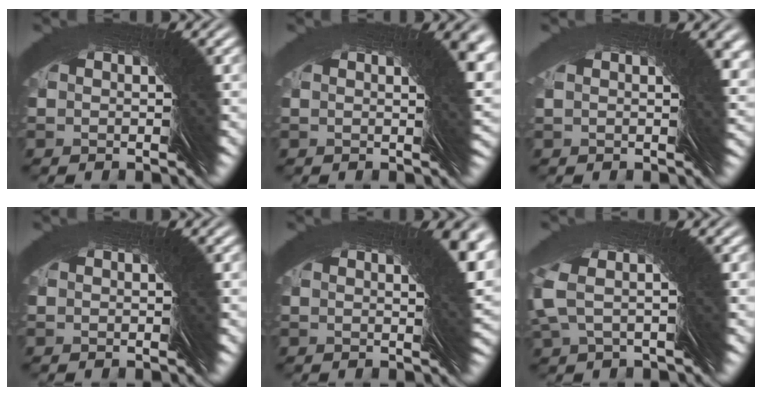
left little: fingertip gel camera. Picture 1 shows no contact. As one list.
[{"total": 2.7, "force": [0.1, -2.6, -0.9], "torque": [0.032, 0.021, -0.001]}, {"total": 3.5, "force": [0.5, -3.0, -1.8], "torque": [0.037, 0.023, 0.003]}, {"total": 0.0}, {"total": 2.5, "force": [0.1, -2.4, -0.6], "torque": [0.024, 0.025, -0.002]}, {"total": 3.0, "force": [2.6, -1.1, 0.9], "torque": [-0.015, 0.035, 0.029]}]